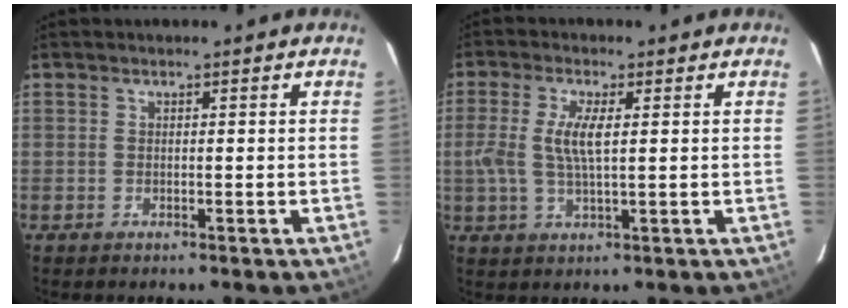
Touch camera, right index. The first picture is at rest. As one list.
[{"total": 6.7, "force": [0.7, 1.8, 6.4], "torque": [-0.133, 0.002, 0.012]}]